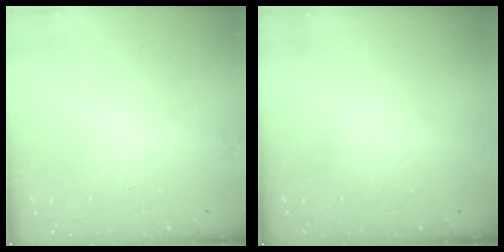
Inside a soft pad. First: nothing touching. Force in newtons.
{"total": 0.0}